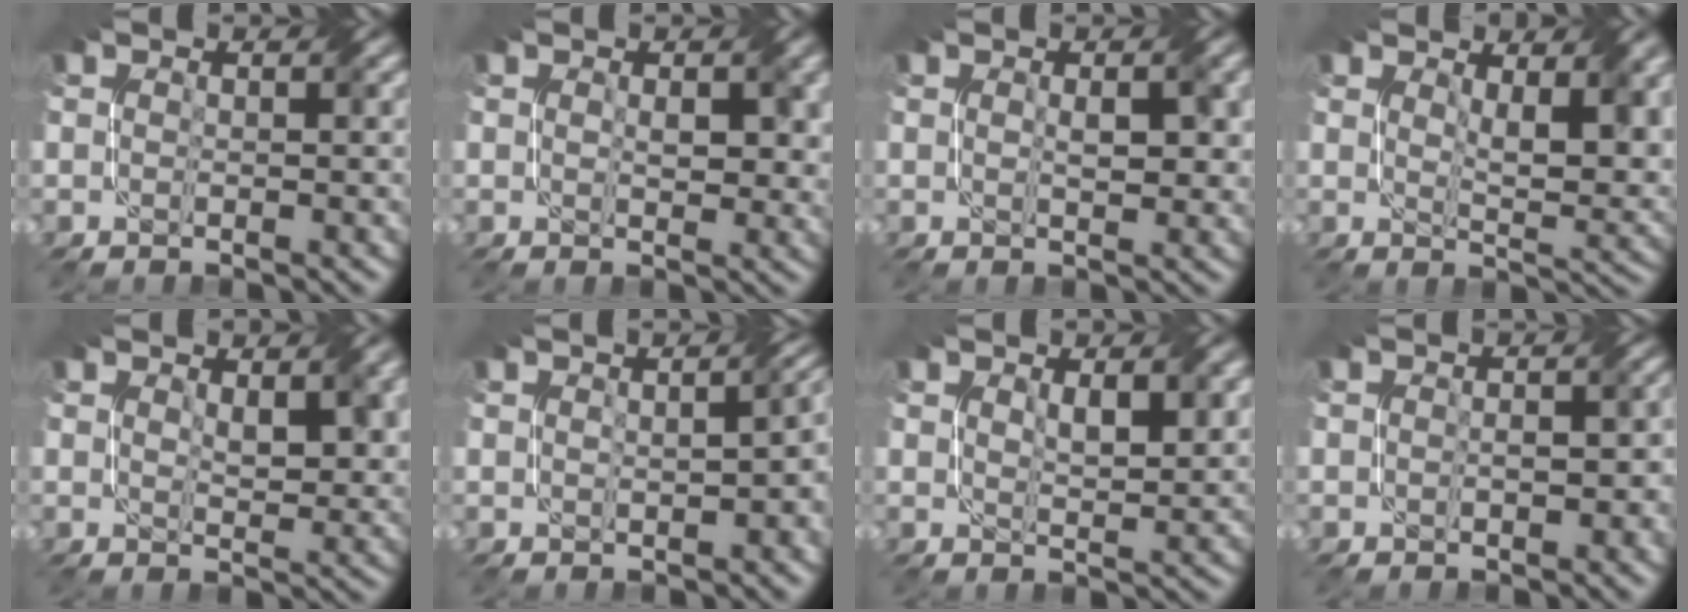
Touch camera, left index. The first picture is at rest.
{"total": 2.6, "force": [0.7, 1.4, 2.1], "torque": [-0.029, 0.001, 0.020]}
{"total": 2.6, "force": [0.7, 0.9, 2.3], "torque": [-0.037, 0.006, 0.018]}
{"total": 5.4, "force": [2.6, 1.8, 4.4], "torque": [-0.069, -0.003, 0.055]}
{"total": 3.0, "force": [1.5, 1.1, 2.3], "torque": [-0.036, 0.002, 0.037]}
{"total": 5.1, "force": [-0.1, 2.6, 4.4], "torque": [-0.039, 0.002, 0.015]}
{"total": 2.5, "force": [1.4, 0.8, 1.9], "torque": [-0.029, 0.003, 0.034]}
{"total": 2.8, "force": [-0.4, 1.8, 2.1], "torque": [-0.016, 0.004, 0.008]}